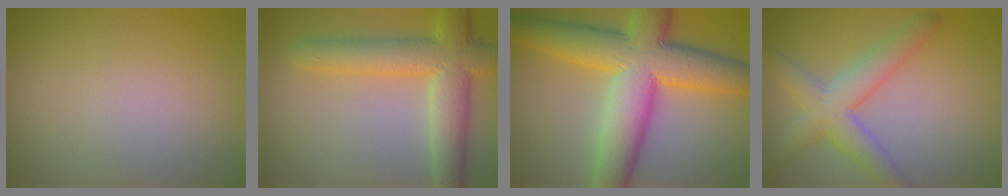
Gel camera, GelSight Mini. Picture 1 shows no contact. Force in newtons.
{"total": 7.1, "press": 7.1, "slide": 0.3}
{"total": 11.9, "press": 11.9, "slide": 0.2}
{"total": 4.6, "press": 4.6, "slide": 0.2}